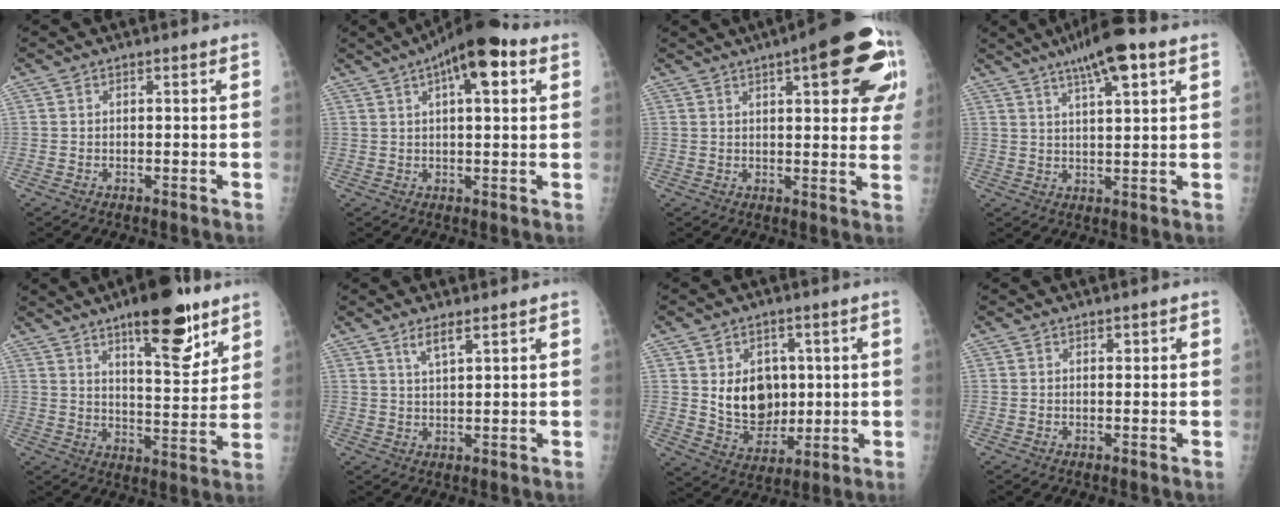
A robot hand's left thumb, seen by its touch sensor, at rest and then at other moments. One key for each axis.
{"total": 11.9, "fx": 5.2, "fy": 4.1, "fz": 9.9, "tx": -0.130, "ty": 0.014, "tz": 0.071}
{"total": 20.1, "fx": 8.2, "fy": 6.1, "fz": 17.3, "tx": -0.200, "ty": -0.003, "tz": 0.097}
{"total": 10.3, "fx": 5.8, "fy": 2.2, "fz": 8.3, "tx": -0.129, "ty": -0.004, "tz": 0.090}
{"total": 15.4, "fx": 9.5, "fy": 5.0, "fz": 11.0, "tx": -0.126, "ty": -0.057, "tz": 0.142}
{"total": 3.2, "fx": 2.1, "fy": 0.6, "fz": 2.3, "tx": -0.043, "ty": -0.009, "tz": 0.043}
{"total": 11.2, "fx": 1.6, "fy": 8.7, "fz": 6.9, "tx": -0.062, "ty": -0.015, "tz": 0.043}
{"total": 0.8, "fx": 0.3, "fy": 0.6, "fz": 0.5, "tx": 0.003, "ty": 0.001, "tz": 0.003}